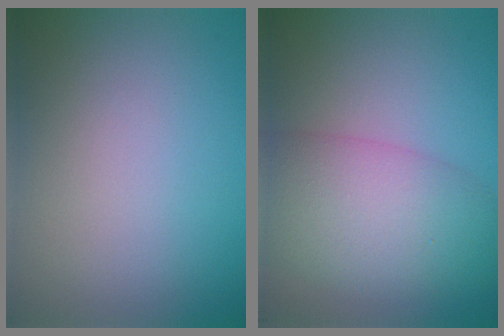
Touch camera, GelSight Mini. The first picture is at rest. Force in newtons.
{"total": 8.0, "press": 7.9, "slide": 0.5}